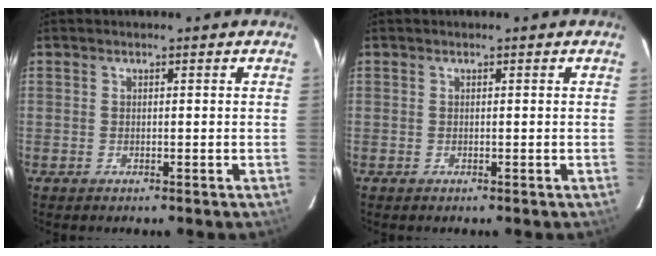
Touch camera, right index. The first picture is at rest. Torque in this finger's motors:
{"motor_torque": [0.00, 0.00, 0.00, 0.00]}